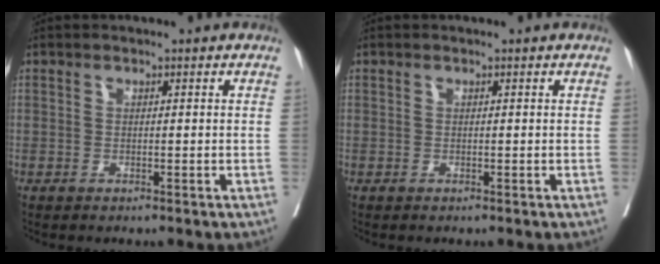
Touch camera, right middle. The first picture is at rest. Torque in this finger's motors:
{"motor_torque": [-0.01, 0.00, 0.00, 0.00]}